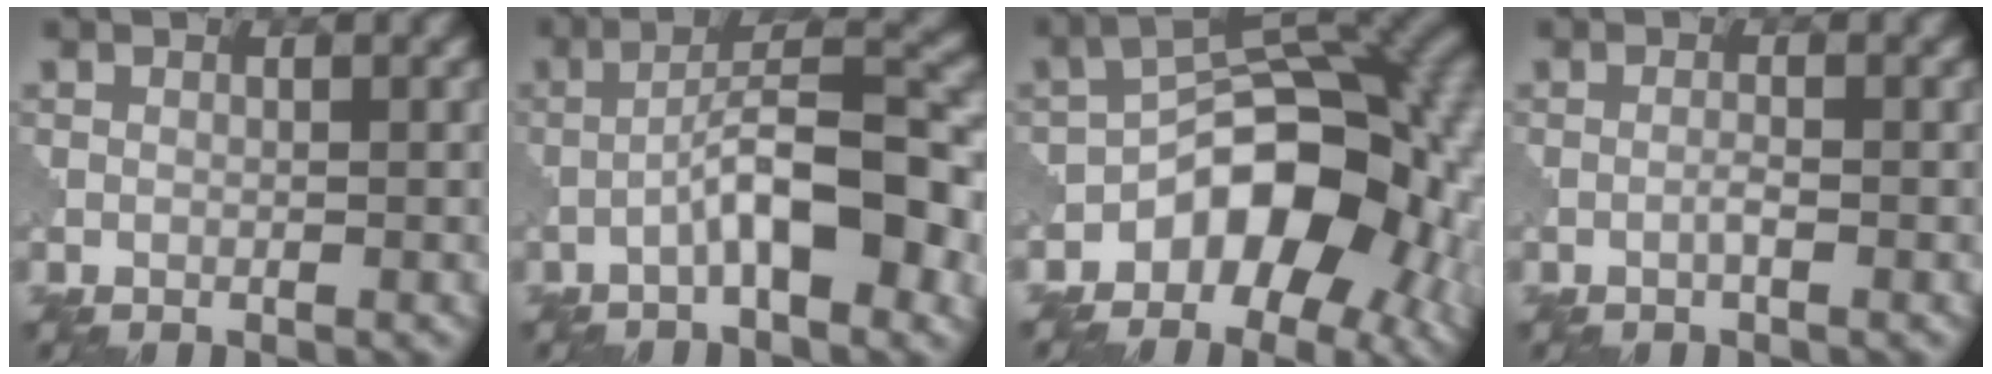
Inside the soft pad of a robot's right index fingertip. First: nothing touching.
{"total": 7.7, "force": [-2.8, 2.0, 6.9], "torque": [-0.111, 0.022, -0.047]}
{"total": 12.8, "force": [-4.0, 7.8, 9.3], "torque": [-0.106, 0.009, -0.068]}
{"total": 0.9, "force": [-0.4, 0.0, 0.8], "torque": [-0.016, 0.003, -0.010]}